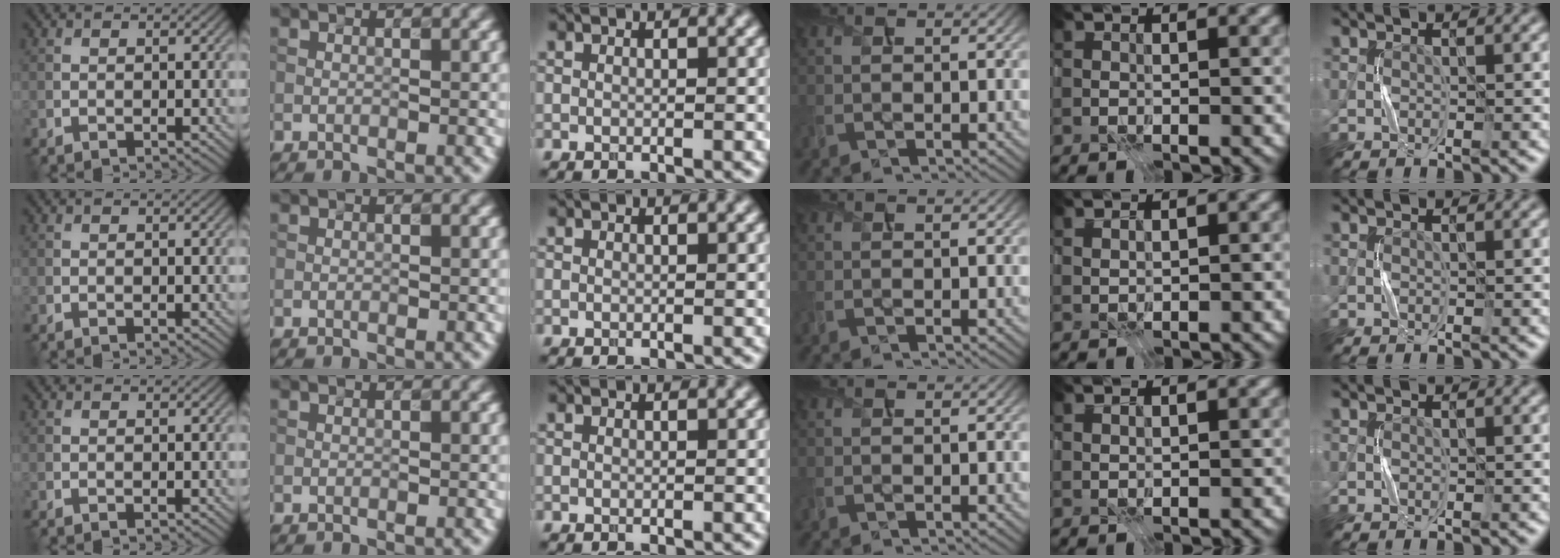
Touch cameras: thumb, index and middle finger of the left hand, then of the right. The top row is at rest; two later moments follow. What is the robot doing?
{"motion": "press", "object": "sticky note"}